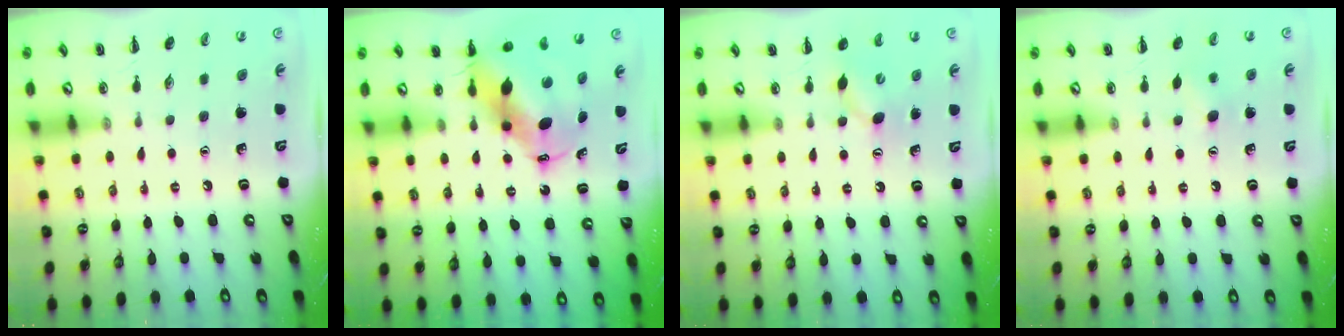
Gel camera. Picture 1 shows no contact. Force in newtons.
{"total": 10.9, "press": 10.5, "slide": 3.0}
{"total": 6.0, "press": 5.9, "slide": 1.4}
{"total": 5.1, "press": 4.9, "slide": 1.3}